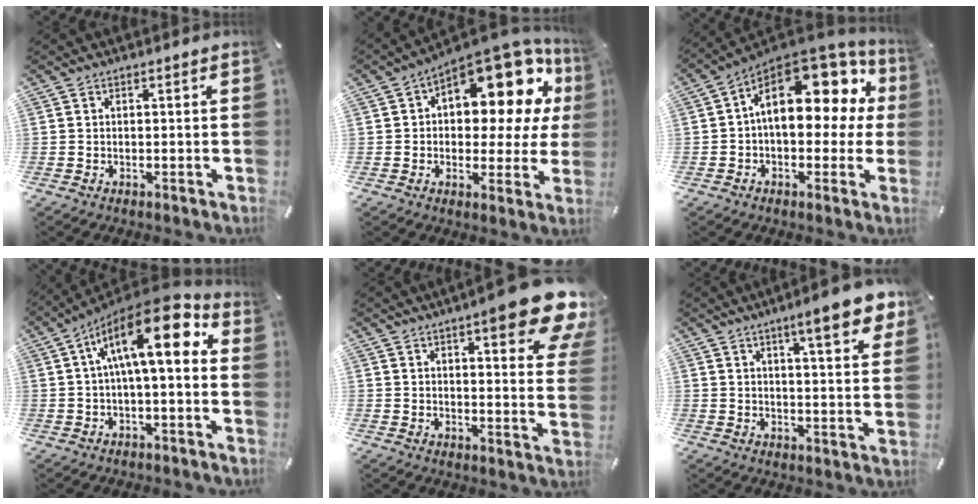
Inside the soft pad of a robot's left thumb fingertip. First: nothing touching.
{"total": 17.0, "force": [8.8, 8.9, 11.5], "torque": [-0.146, -0.079, 0.143]}
{"total": 18.2, "force": [5.7, 10.7, 13.6], "torque": [-0.192, -0.034, 0.099]}
{"total": 16.7, "force": [4.4, 6.0, 15.0], "torque": [-0.249, -0.023, 0.064]}
{"total": 14.5, "force": [8.8, 3.2, 11.2], "torque": [-0.153, -0.058, 0.141]}
{"total": 10.5, "force": [6.4, 1.9, 8.1], "torque": [-0.119, -0.033, 0.102]}